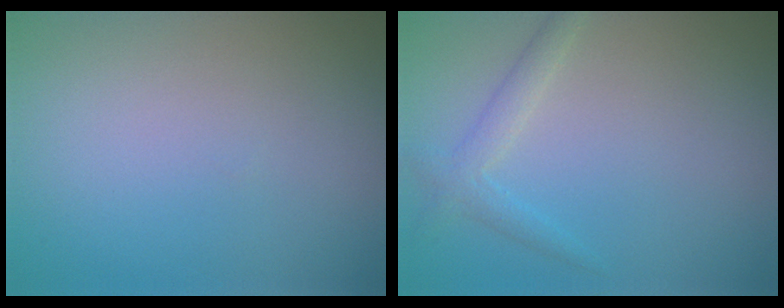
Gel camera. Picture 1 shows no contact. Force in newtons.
{"total": 1.9, "press": 1.9, "slide": 0.2}